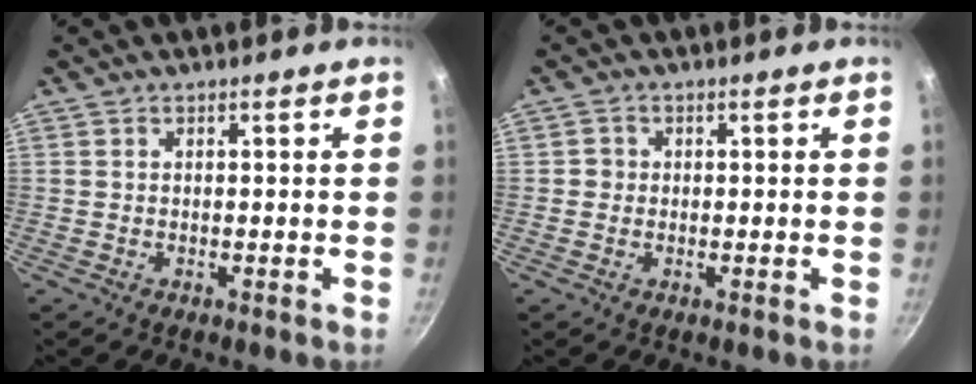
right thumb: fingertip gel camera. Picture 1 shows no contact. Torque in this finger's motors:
{"motor_torque": [-0.13, 0.02, 0.13, -0.09, 0.00]}